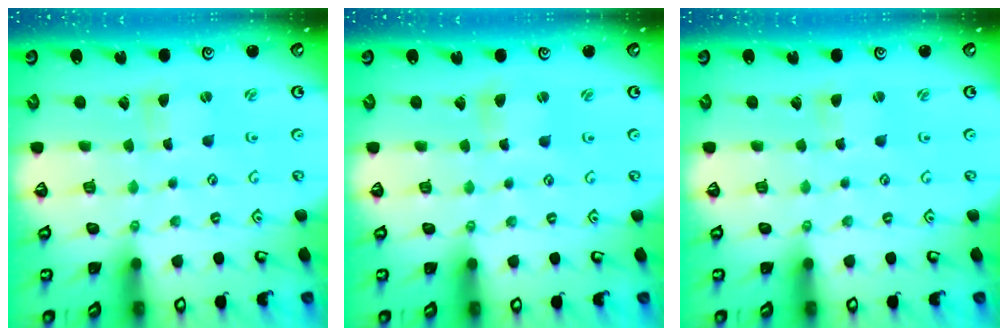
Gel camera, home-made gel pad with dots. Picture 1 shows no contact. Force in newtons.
{"total": 2.7, "press": 2.6, "slide": 0.3}
{"total": 2.6, "press": 2.5, "slide": 0.4}